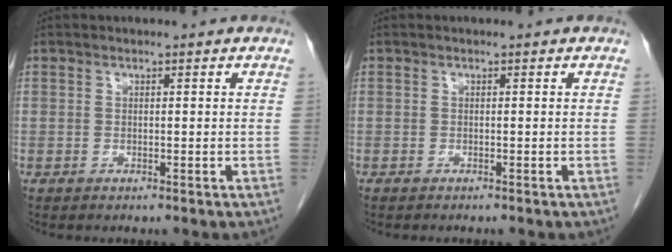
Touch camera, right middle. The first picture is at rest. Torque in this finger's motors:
{"motor_torque": [0.06, -0.04, 0.00, 0.01]}